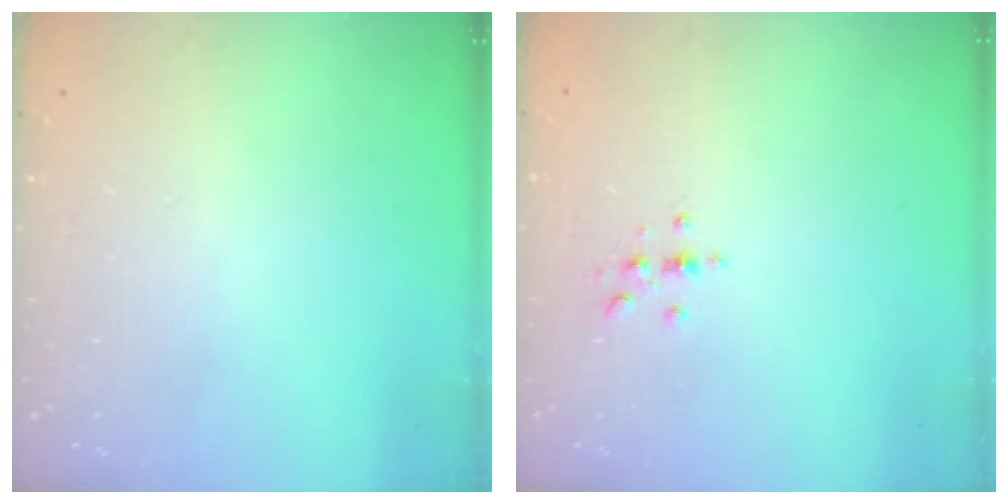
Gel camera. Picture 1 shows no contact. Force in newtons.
{"total": 2.3, "press": 2.3, "slide": 0.2}